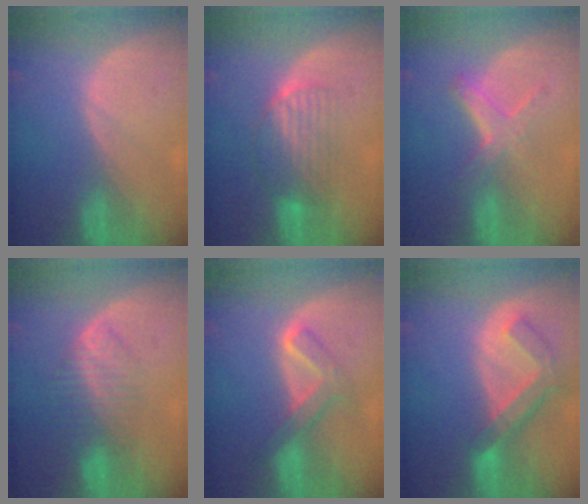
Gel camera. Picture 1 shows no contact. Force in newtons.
{"total": 6.9, "press": 6.1, "slide": 3.2}
{"total": 4.8, "press": 4.7, "slide": 1.2}
{"total": 6.8, "press": 5.8, "slide": 3.5}
{"total": 5.7, "press": 5.6, "slide": 1.0}
{"total": 7.4, "press": 6.4, "slide": 3.6}